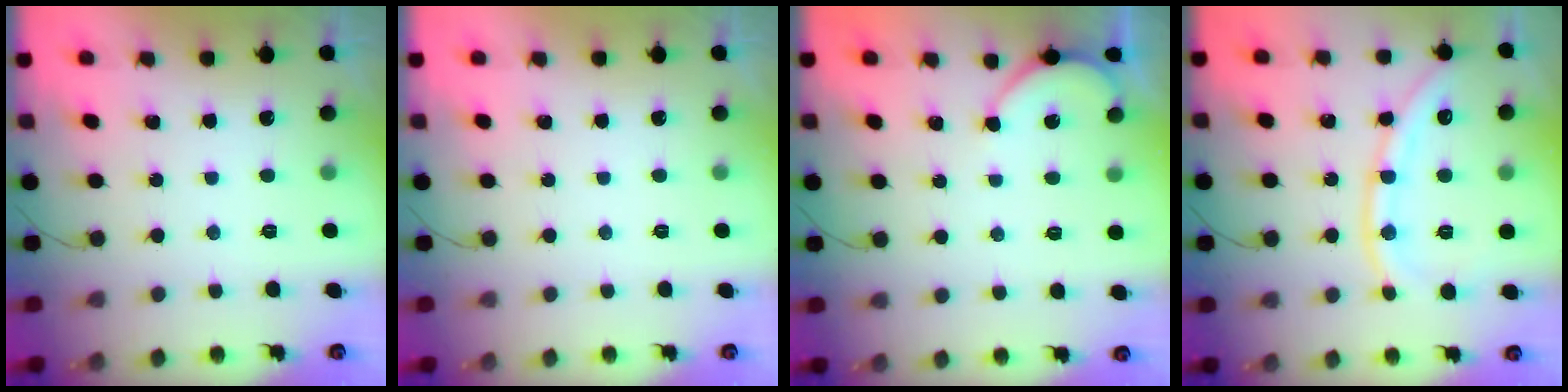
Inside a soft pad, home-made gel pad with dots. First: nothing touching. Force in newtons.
{"total": 0.0}
{"total": 4.2, "press": 4.2, "slide": 0.5}
{"total": 10.6, "press": 10.5, "slide": 1.1}